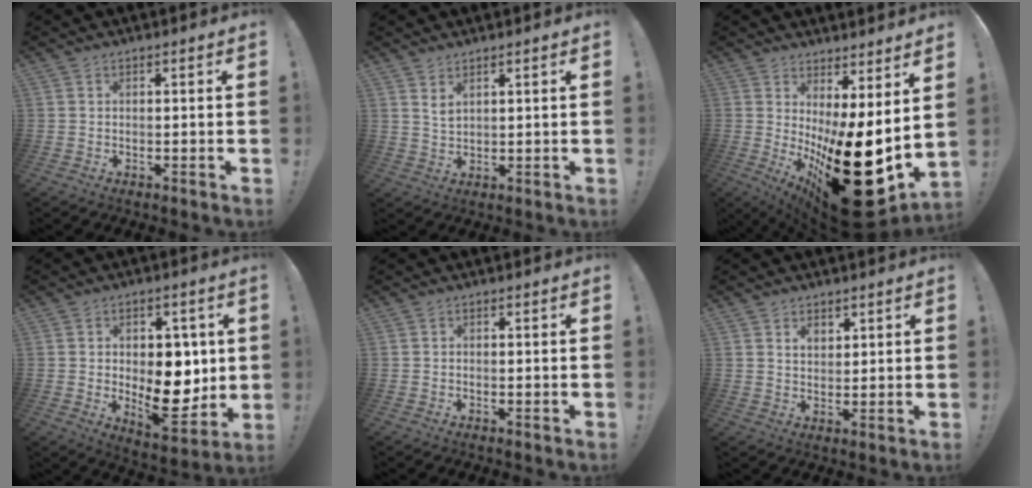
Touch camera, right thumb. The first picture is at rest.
{"total": 3.1, "force": [2.3, 1.1, 1.8], "torque": [-0.028, -0.017, 0.039]}
{"total": 21.8, "force": [-5.7, 6.1, 20.1], "torque": [-0.270, -0.017, -0.073]}
{"total": 14.1, "force": [-0.3, 9.4, 10.5], "torque": [-0.115, -0.013, 0.001]}
{"total": 0.0}
{"total": 3.4, "force": [2.4, 2.3, 1.0], "torque": [-0.009, -0.017, 0.043]}